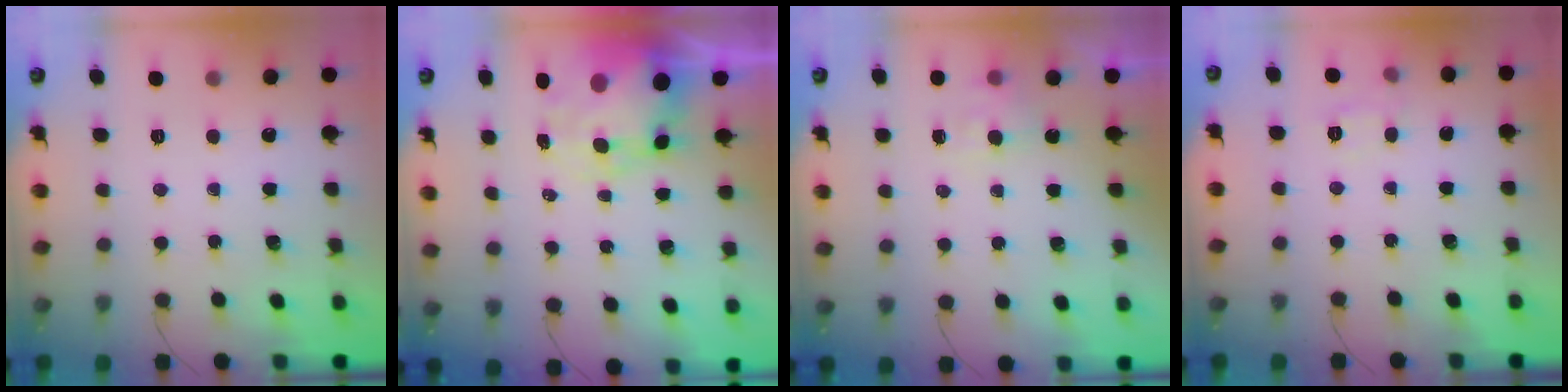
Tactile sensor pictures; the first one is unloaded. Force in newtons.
{"total": 9.3, "press": 9.0, "slide": 2.2}
{"total": 2.6, "press": 2.4, "slide": 1.1}
{"total": 6.6, "press": 6.4, "slide": 1.7}